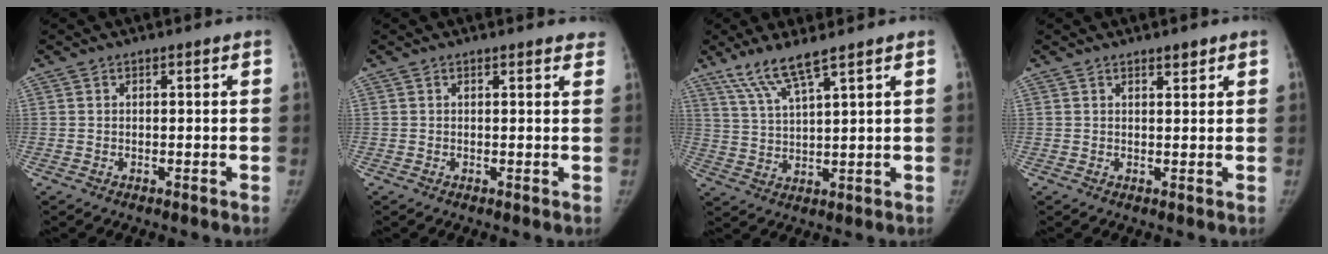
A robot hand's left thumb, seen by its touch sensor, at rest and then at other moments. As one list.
[{"total": 2.9, "force": [2.5, 0.8, 1.0], "torque": [0.006, -0.002, 0.018]}, {"total": 7.5, "force": [5.4, 0.7, 5.1], "torque": [-0.107, -0.024, 0.117]}, {"total": 1.6, "force": [1.3, 0.5, 0.7], "torque": [-0.001, -0.007, 0.020]}]